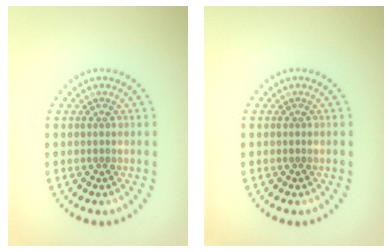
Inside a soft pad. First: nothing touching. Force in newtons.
{"total": 0.0}